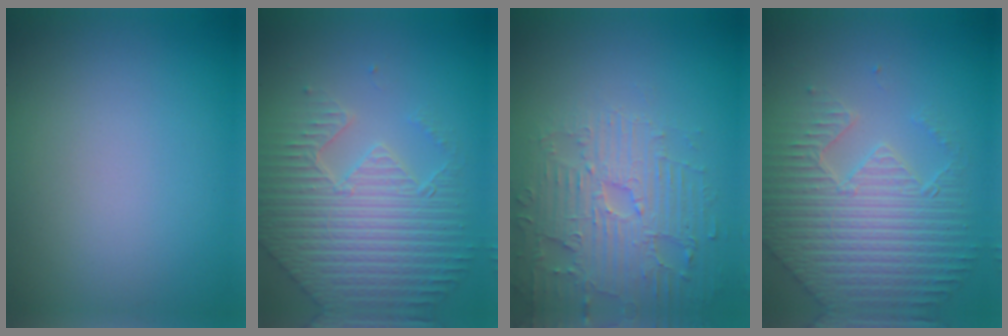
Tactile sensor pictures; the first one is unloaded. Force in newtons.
{"total": 7.4, "press": 5.6, "slide": 4.8}
{"total": 4.6, "press": 4.4, "slide": 1.2}
{"total": 7.1, "press": 5.5, "slide": 4.5}